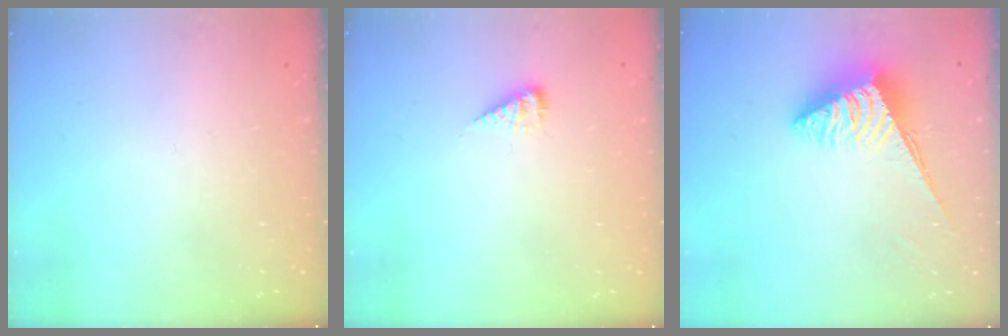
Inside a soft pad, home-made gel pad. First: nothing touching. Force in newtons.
{"total": 4.6, "press": 4.6, "slide": 0.7}
{"total": 5.7, "press": 5.7, "slide": 0.3}